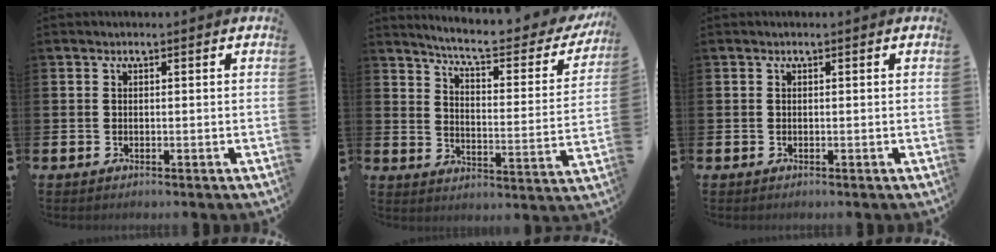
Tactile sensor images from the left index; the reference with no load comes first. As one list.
[{"total": 6.7, "force": [6.0, 0.8, 3.0], "torque": [-0.081, -0.044, 0.095]}, {"total": 0.0}]